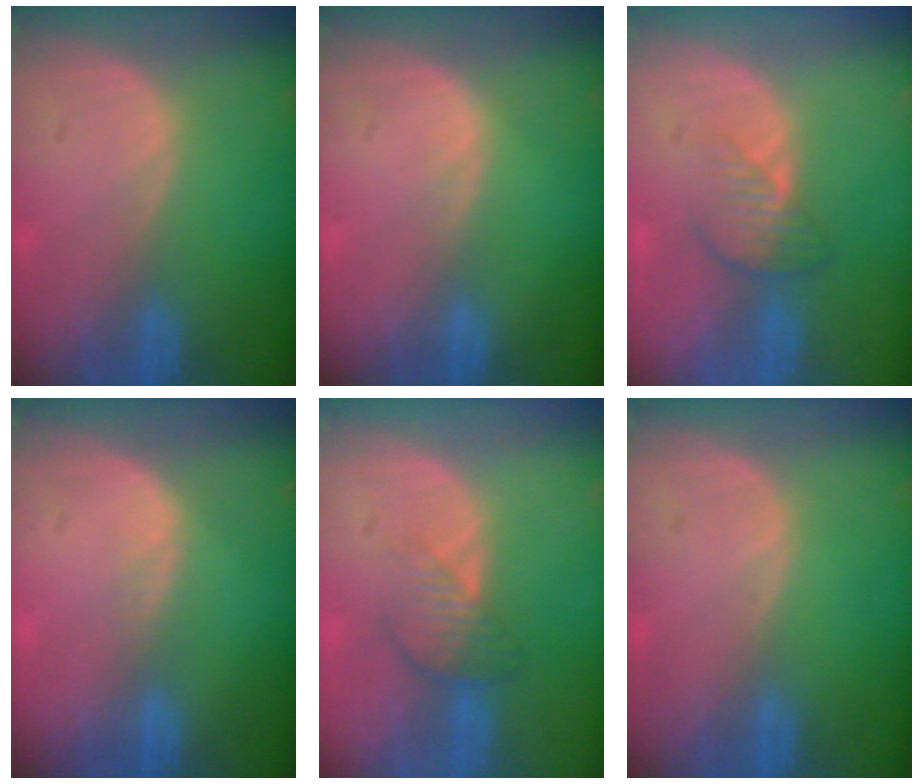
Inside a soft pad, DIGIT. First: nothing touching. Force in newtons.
{"total": 0.6, "press": 0.6, "slide": 0.1}
{"total": 3.9, "press": 3.5, "slide": 1.7}
{"total": 1.5, "press": 1.0, "slide": 1.1}
{"total": 4.1, "press": 3.5, "slide": 2.0}
{"total": 0.0}